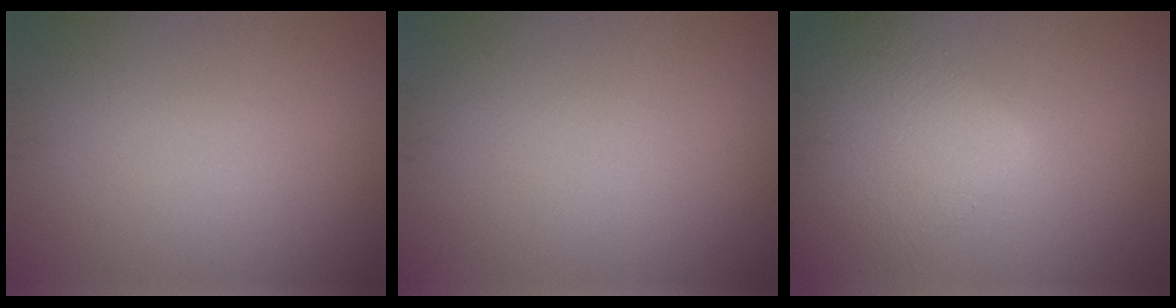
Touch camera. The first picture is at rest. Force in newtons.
{"total": 0.0}
{"total": 8.0, "press": 8.0, "slide": 0.4}